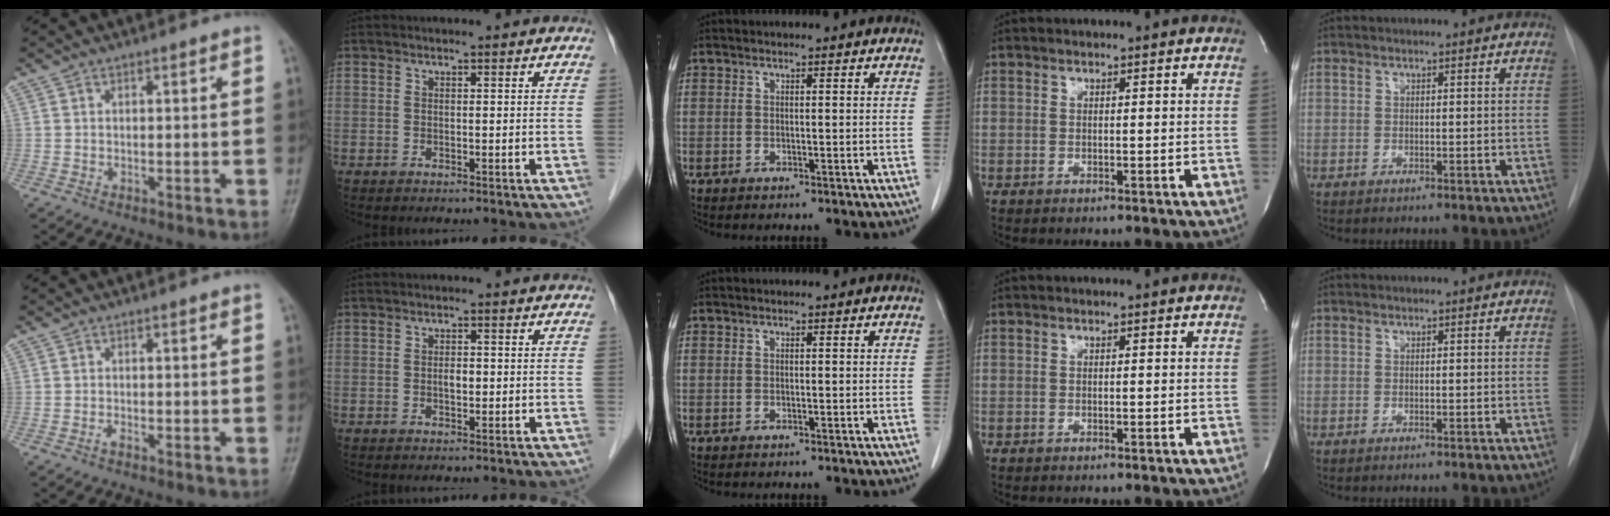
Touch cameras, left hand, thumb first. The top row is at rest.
{"thumb": {"total": 0.7, "force": [-0.5, 0.2, 0.5], "torque": [-0.008, 0.000, -0.012]}, "index": {"total": 2.0, "force": [-0.3, 1.1, 1.6], "torque": [-0.026, 0.003, -0.004]}}